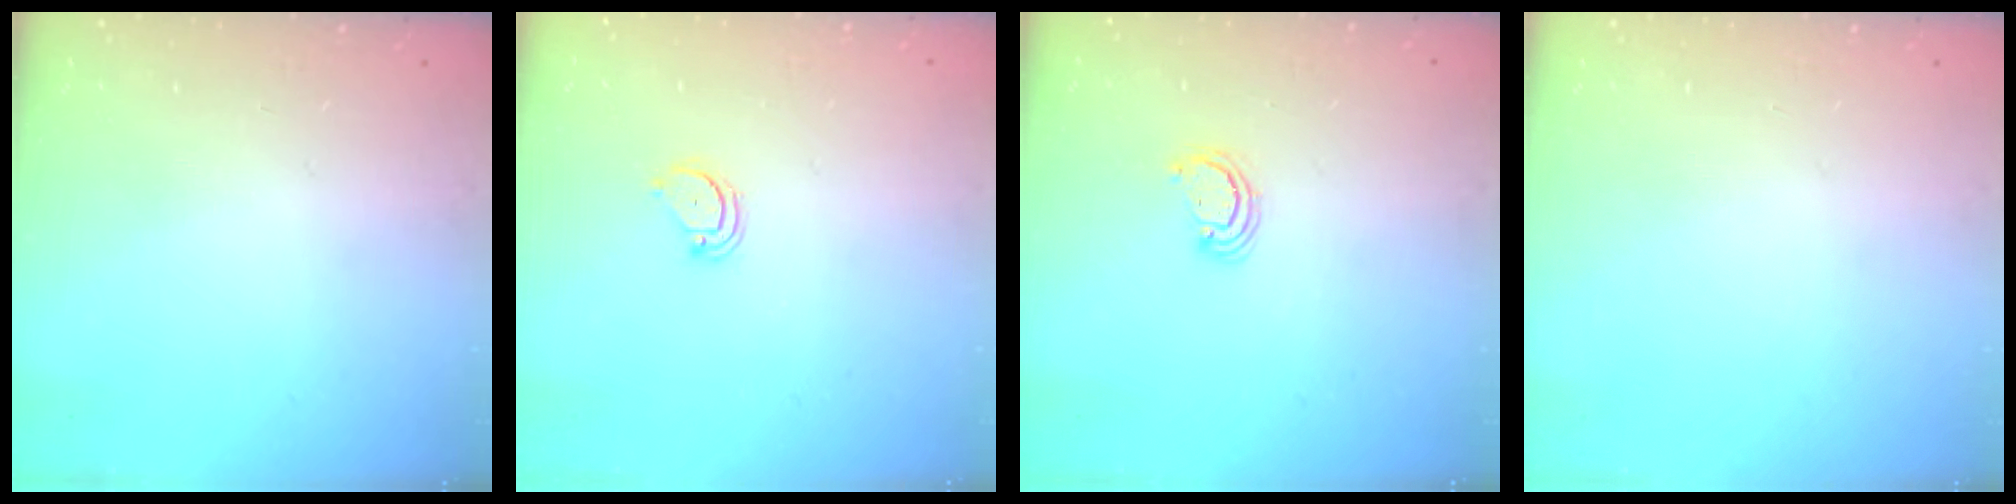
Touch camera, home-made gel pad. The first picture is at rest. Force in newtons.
{"total": 2.4, "press": 2.4, "slide": 0.2}
{"total": 2.6, "press": 2.5, "slide": 0.2}
{"total": 0.0}